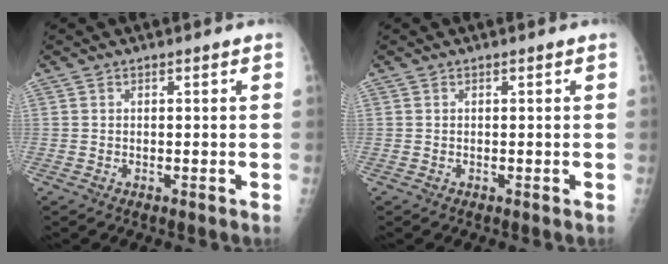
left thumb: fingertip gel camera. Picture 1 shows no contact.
{"total": 0.0}